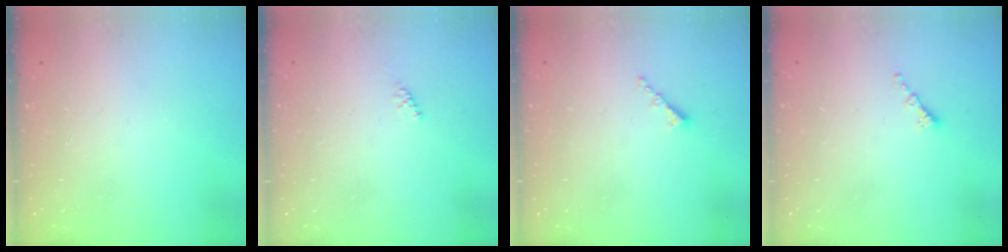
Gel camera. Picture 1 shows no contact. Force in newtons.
{"total": 1.6, "press": 1.5, "slide": 0.4}
{"total": 1.0, "press": 0.9, "slide": 0.4}
{"total": 1.4, "press": 1.2, "slide": 0.6}